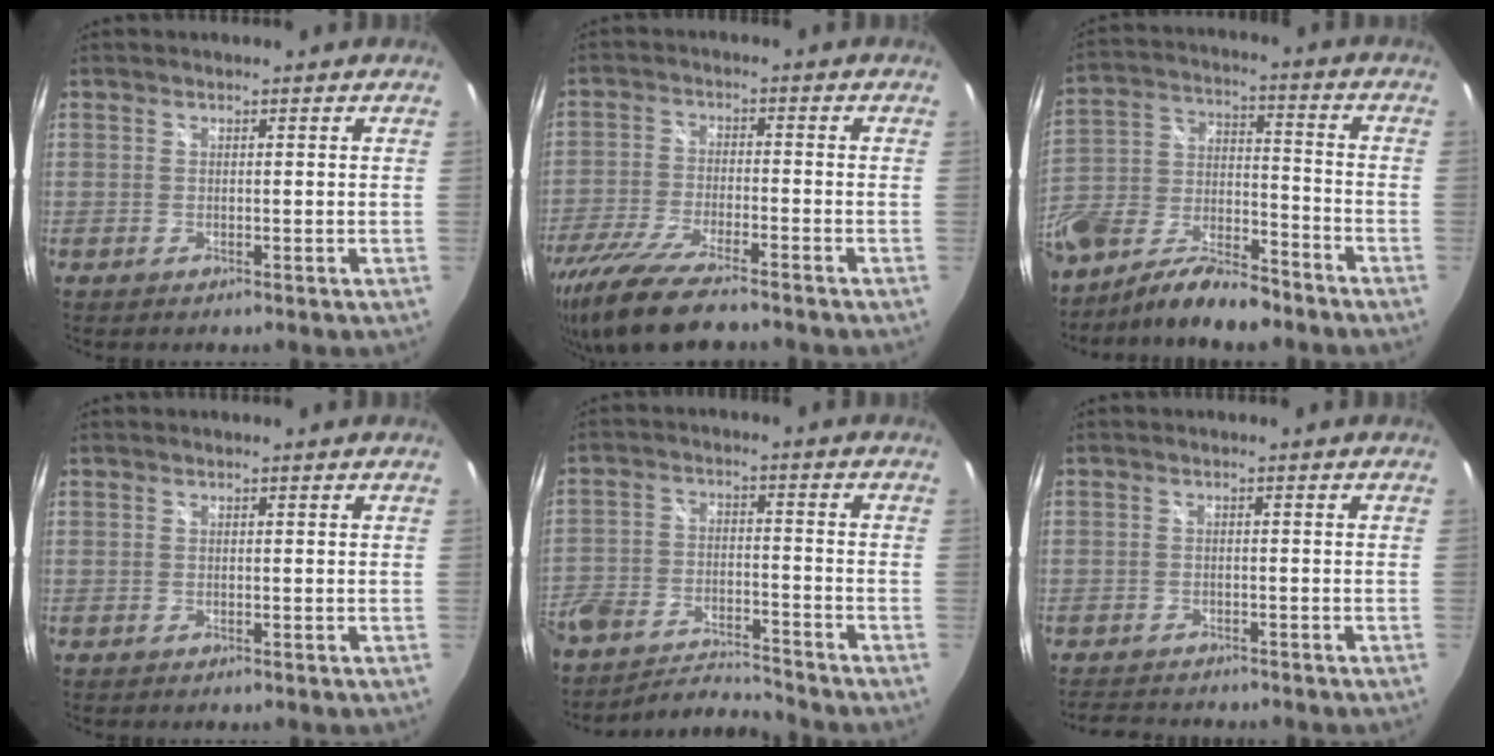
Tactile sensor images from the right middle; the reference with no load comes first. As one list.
[{"total": 14.2, "force": [-11.6, 2.4, 7.9], "torque": [-0.175, -0.040, -0.210]}, {"total": 14.9, "force": [-8.7, 7.6, 9.3], "torque": [-0.216, -0.001, -0.160]}, {"total": 0.0}, {"total": 12.1, "force": [-10.5, 3.9, 4.7], "torque": [-0.116, -0.015, -0.186]}, {"total": 5.2, "force": [-4.8, 1.9, 1.0], "torque": [-0.035, 0.008, -0.076]}]